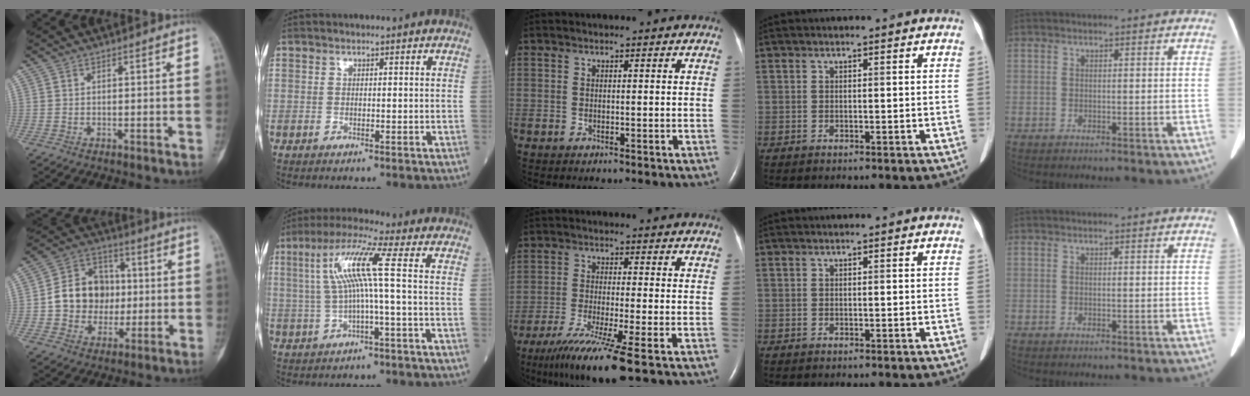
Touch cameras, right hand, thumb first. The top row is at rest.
{"thumb": {"total": 13.1, "force": [-0.1, 11.2, 6.8], "torque": [-0.072, 0.025, -0.002]}, "index": {"total": 9.1, "force": [0.9, -0.7, 9.0], "torque": [-0.182, 0.022, 0.020]}, "middle": {"total": 10.1, "force": [-6.4, -0.9, 7.7], "torque": [-0.138, -0.034, -0.109]}}